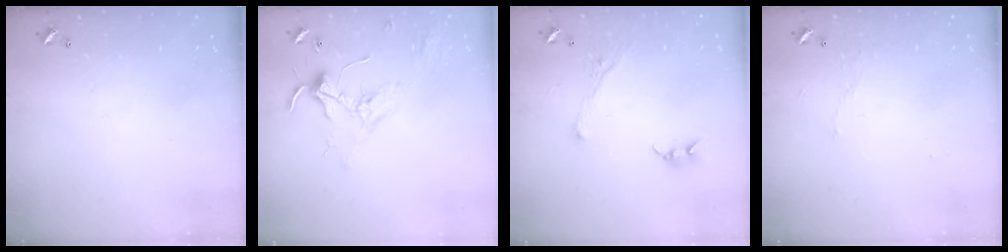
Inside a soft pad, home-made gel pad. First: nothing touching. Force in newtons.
{"total": 2.1, "press": 2.1, "slide": 0.5}
{"total": 2.8, "press": 2.8, "slide": 0.1}
{"total": 2.9, "press": 2.8, "slide": 0.6}